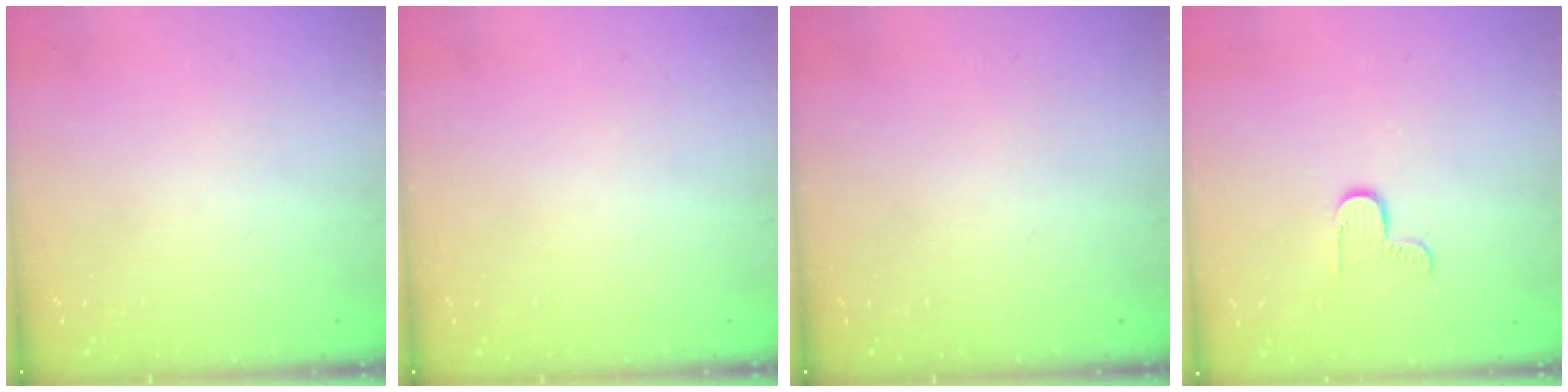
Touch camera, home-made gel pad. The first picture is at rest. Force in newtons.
{"total": 0.0}
{"total": 0.0}
{"total": 4.7, "press": 4.7, "slide": 0.4}